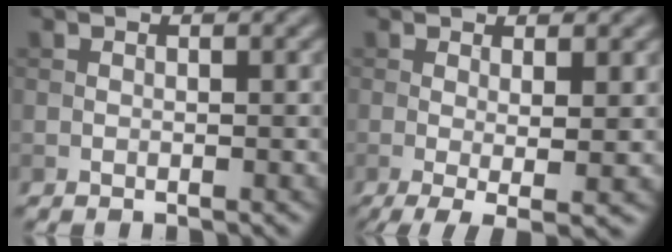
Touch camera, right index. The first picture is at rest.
{"total": 4.4, "force": [-0.5, 1.0, 4.2], "torque": [-0.065, -0.008, -0.009]}